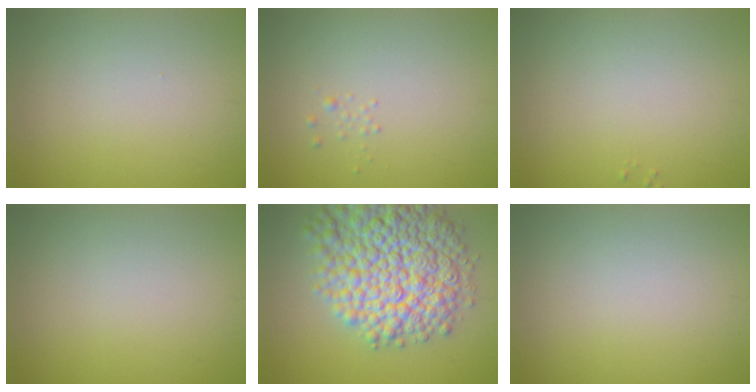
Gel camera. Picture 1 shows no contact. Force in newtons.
{"total": 0.7, "press": 0.7, "slide": 0.1}
{"total": 0.0}
{"total": 0.0}
{"total": 11.9, "press": 11.9, "slide": 0.5}
{"total": 0.0}